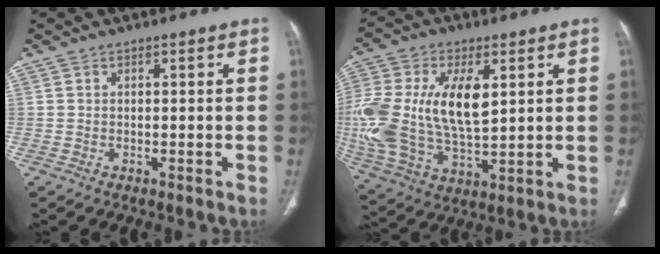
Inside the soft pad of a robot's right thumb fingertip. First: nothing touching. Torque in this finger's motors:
{"motor_torque": [1.37, 1.89, 1.74, 0.77, 0.36]}